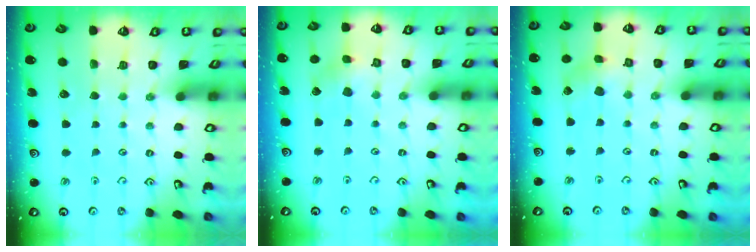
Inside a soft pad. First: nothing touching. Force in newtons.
{"total": 4.4, "press": 4.3, "slide": 0.5}
{"total": 2.7, "press": 2.7, "slide": 0.5}